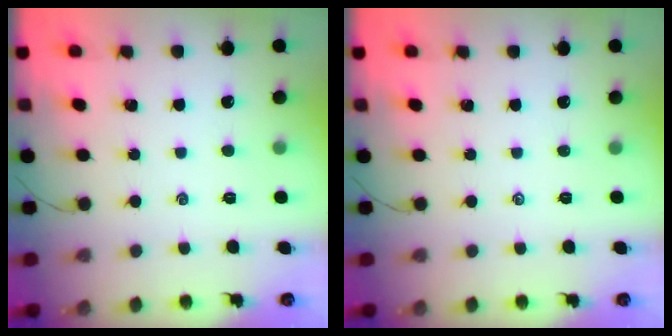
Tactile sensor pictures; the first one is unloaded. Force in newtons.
{"total": 0.0}